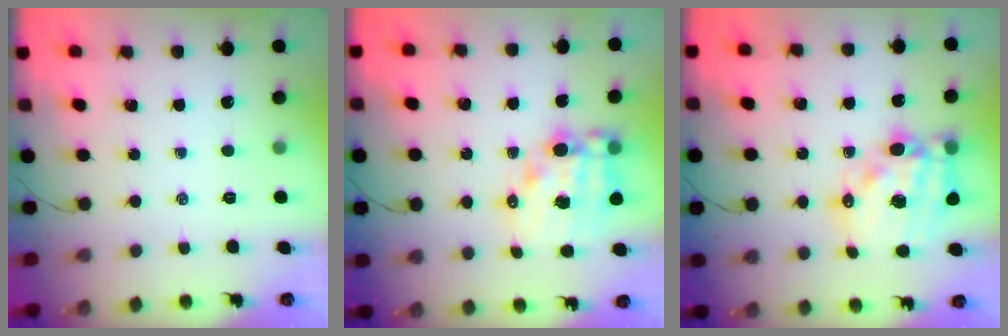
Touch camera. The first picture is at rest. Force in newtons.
{"total": 13.7, "press": 13.3, "slide": 3.2}
{"total": 17.9, "press": 17.4, "slide": 4.3}